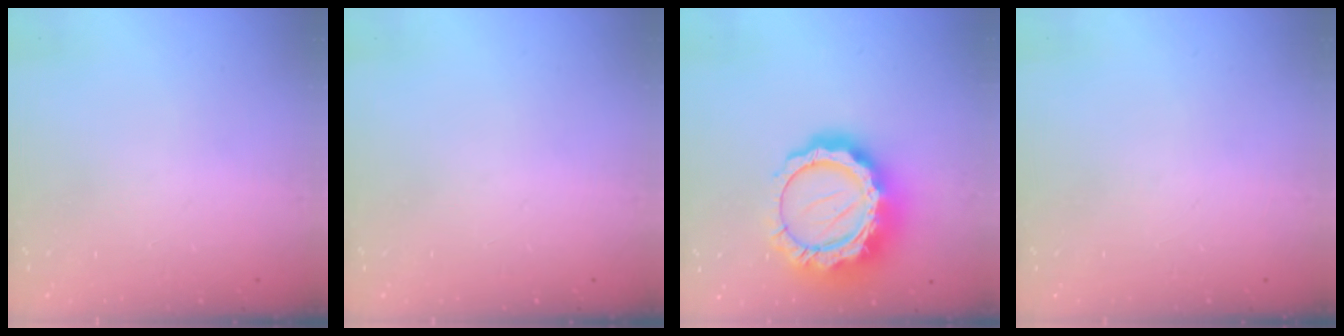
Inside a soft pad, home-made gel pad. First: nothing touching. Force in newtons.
{"total": 0.0}
{"total": 22.5, "press": 22.4, "slide": 1.9}
{"total": 0.0}